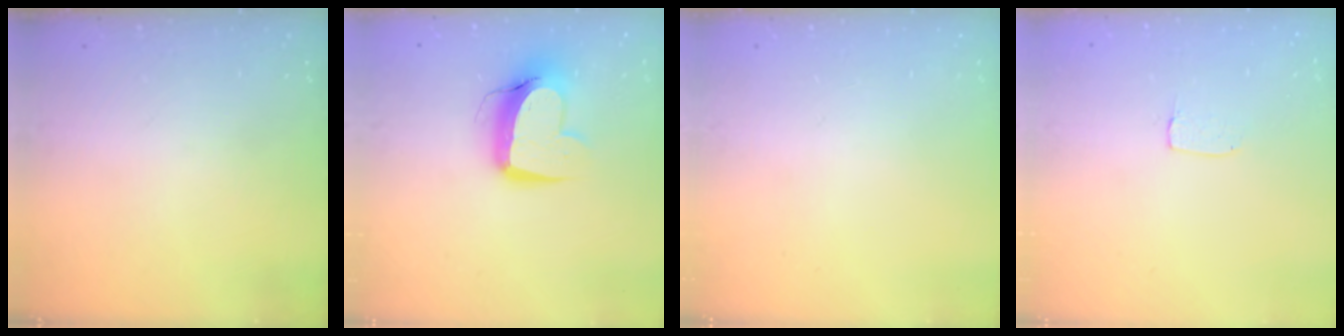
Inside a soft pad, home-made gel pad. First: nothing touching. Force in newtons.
{"total": 12.3, "press": 12.2, "slide": 1.3}
{"total": 0.0}
{"total": 3.2, "press": 3.2, "slide": 0.1}